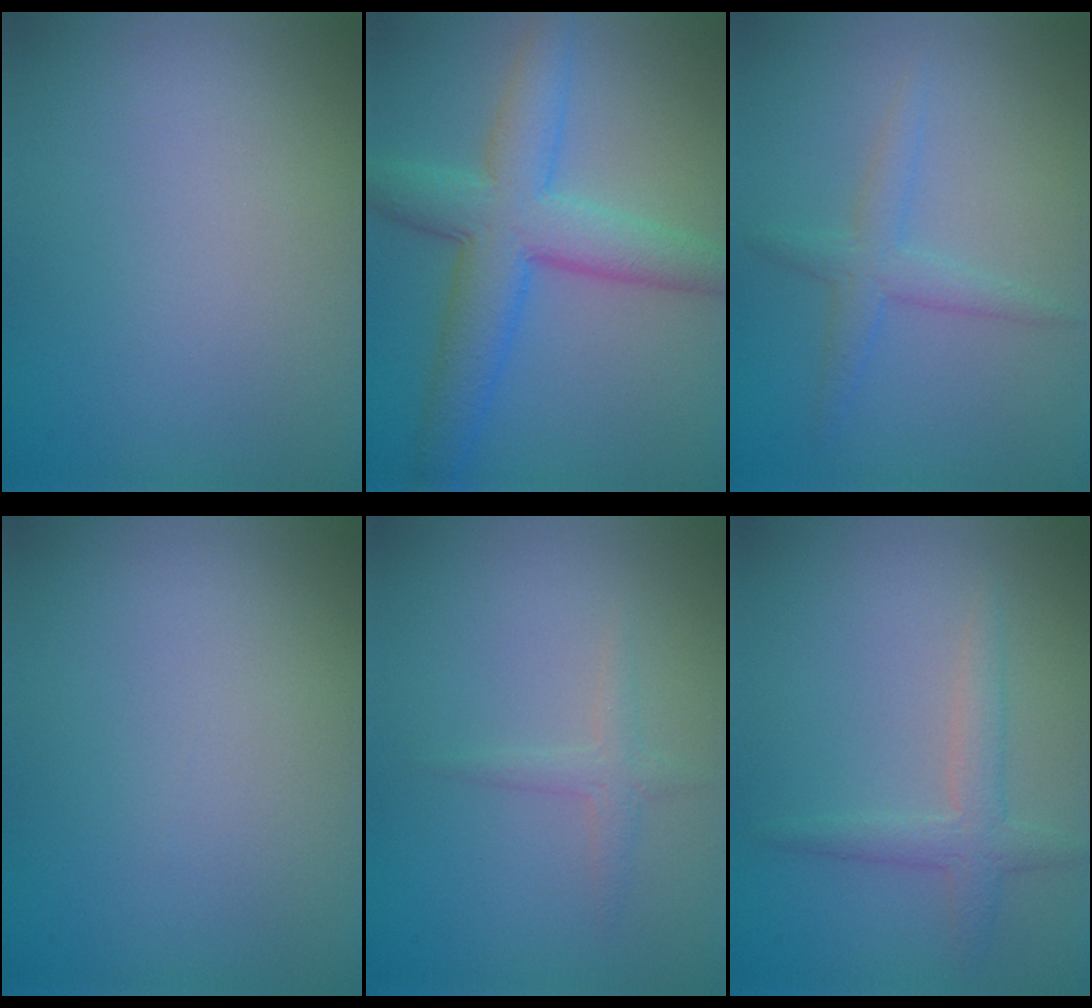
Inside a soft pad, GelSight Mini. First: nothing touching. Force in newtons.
{"total": 7.2, "press": 7.2, "slide": 0.1}
{"total": 2.2, "press": 2.2, "slide": 0.2}
{"total": 0.0}
{"total": 1.3, "press": 1.3, "slide": 0.1}
{"total": 2.3, "press": 2.3, "slide": 0.1}